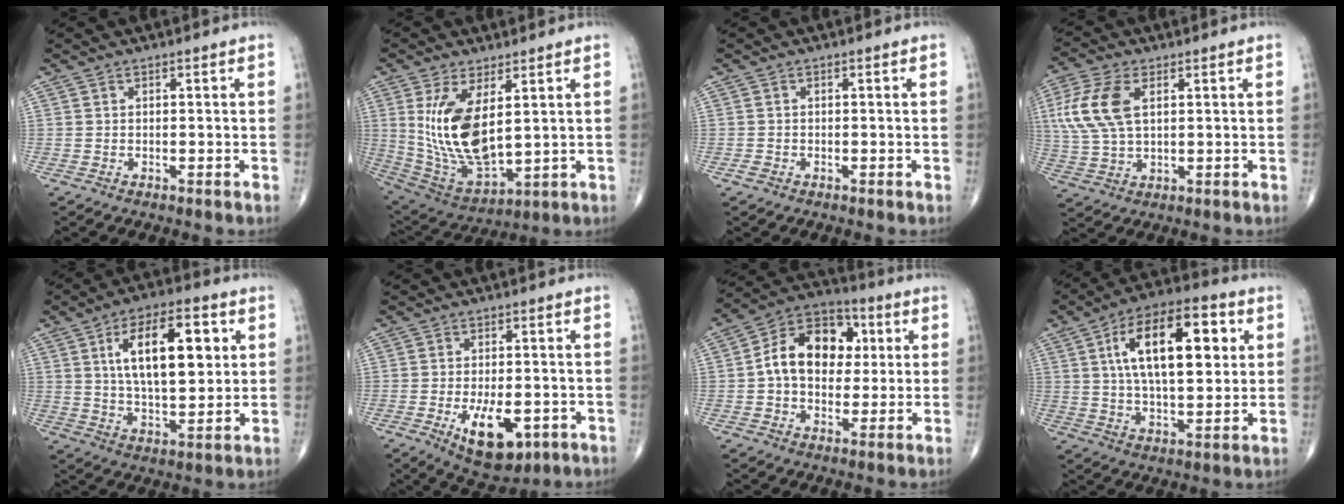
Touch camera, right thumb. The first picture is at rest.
{"total": 15.6, "force": [3.5, 7.2, 13.4], "torque": [-0.254, -0.025, 0.091]}
{"total": 1.0, "force": [-0.5, 0.8, 0.4], "torque": [-0.008, 0.002, -0.011]}
{"total": 11.3, "force": [3.0, 6.1, 9.0], "torque": [-0.214, 0.004, 0.060]}
{"total": 17.2, "force": [4.6, 7.8, 14.6], "torque": [-0.219, -0.007, 0.079]}
{"total": 10.8, "force": [-3.8, 5.3, 8.5], "torque": [-0.118, 0.001, -0.044]}
{"total": 15.2, "force": [1.8, 10.9, 10.5], "torque": [-0.131, 0.022, 0.019]}
{"total": 19.8, "force": [5.2, 9.0, 16.9], "torque": [-0.255, 0.004, 0.081]}